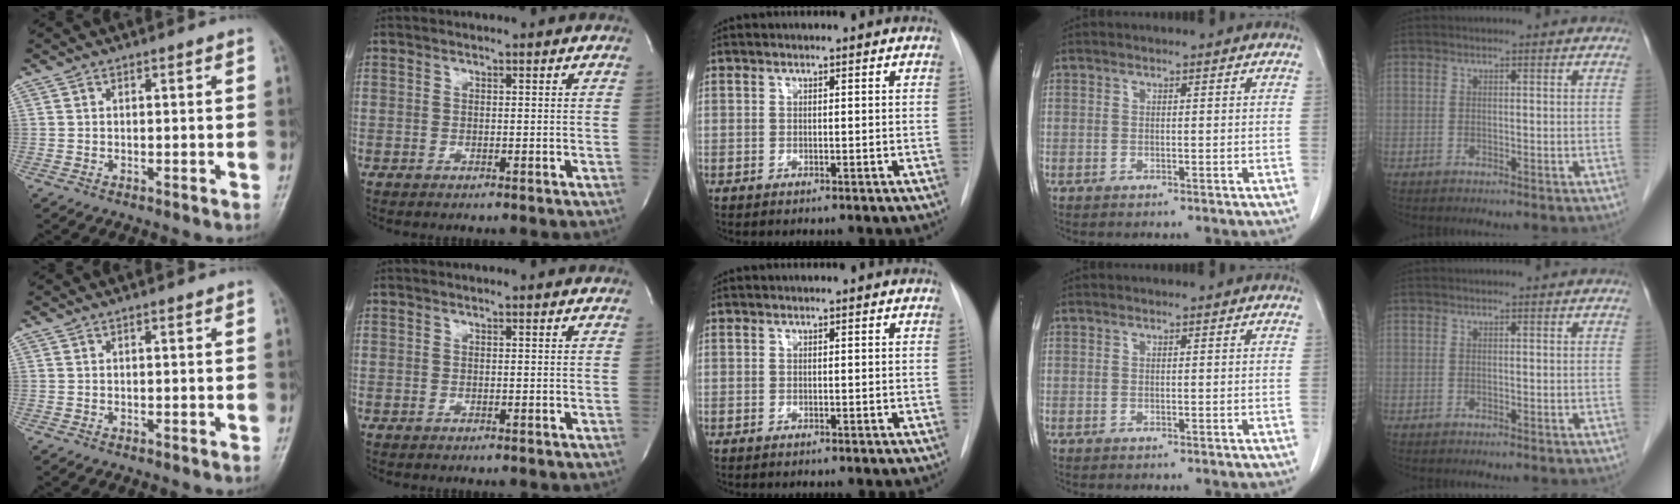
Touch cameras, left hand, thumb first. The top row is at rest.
{}